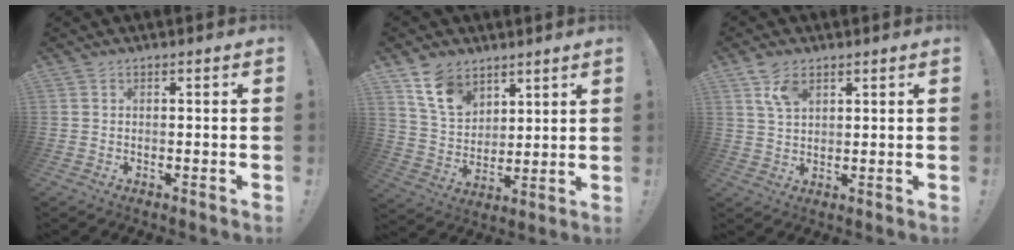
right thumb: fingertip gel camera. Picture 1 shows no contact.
{"total": 12.3, "force": [8.3, 7.7, 4.8], "torque": [-0.092, -0.045, 0.165]}
{"total": 6.4, "force": [3.8, 3.2, 4.1], "torque": [-0.071, -0.013, 0.070]}